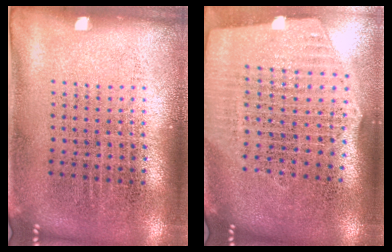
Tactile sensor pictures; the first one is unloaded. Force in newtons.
{"total": 2.6, "press": 2.2, "slide": 1.4}